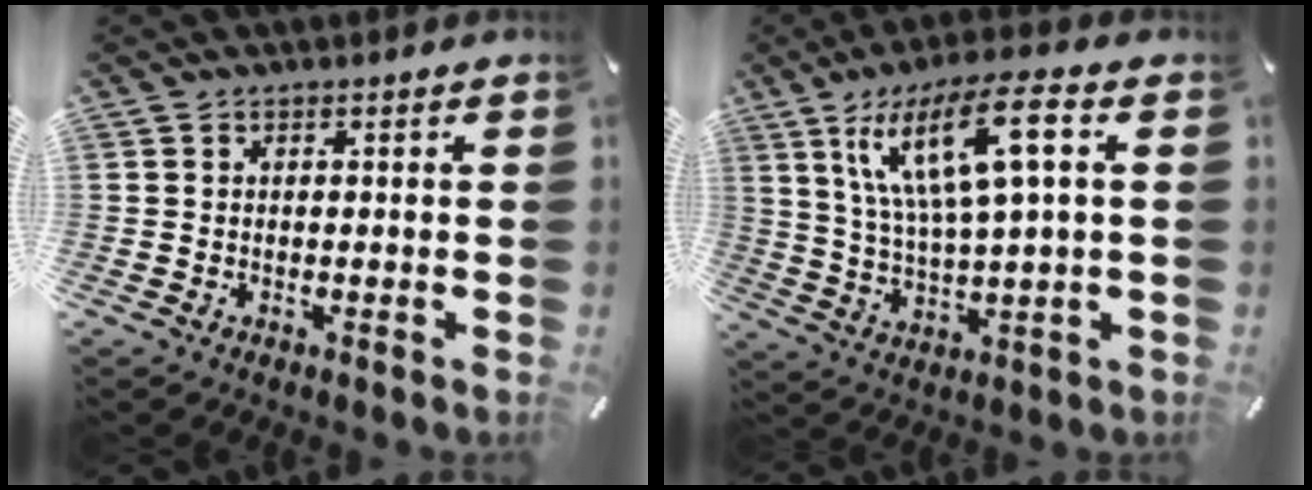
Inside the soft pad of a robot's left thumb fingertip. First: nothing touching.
{"total": 15.5, "force": [6.1, 3.6, 13.8], "torque": [-0.287, -0.001, 0.096]}